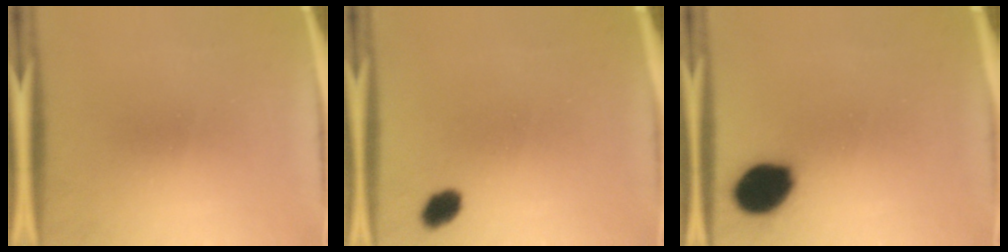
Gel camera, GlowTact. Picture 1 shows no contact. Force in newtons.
{"total": 3.2}
{"total": 11.6}